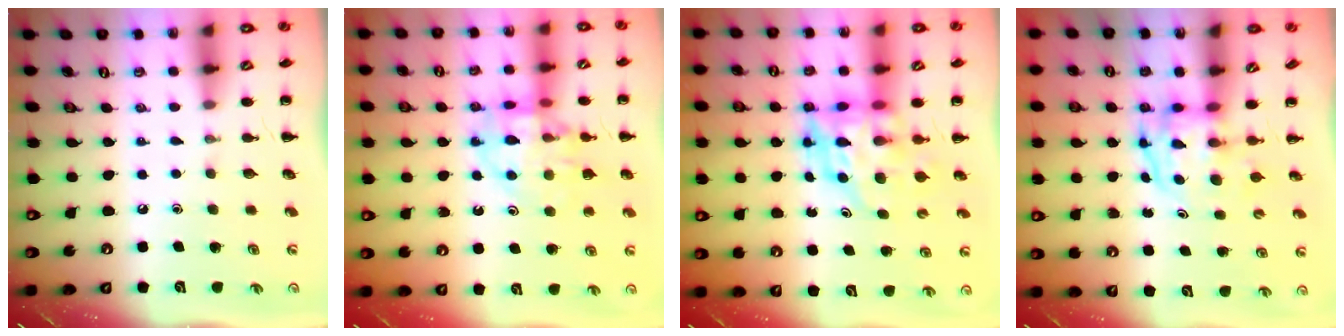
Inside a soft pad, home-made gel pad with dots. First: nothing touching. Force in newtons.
{"total": 14.9, "press": 14.7, "slide": 2.2}
{"total": 7.9, "press": 7.6, "slide": 2.2}
{"total": 3.9, "press": 3.8, "slide": 0.6}